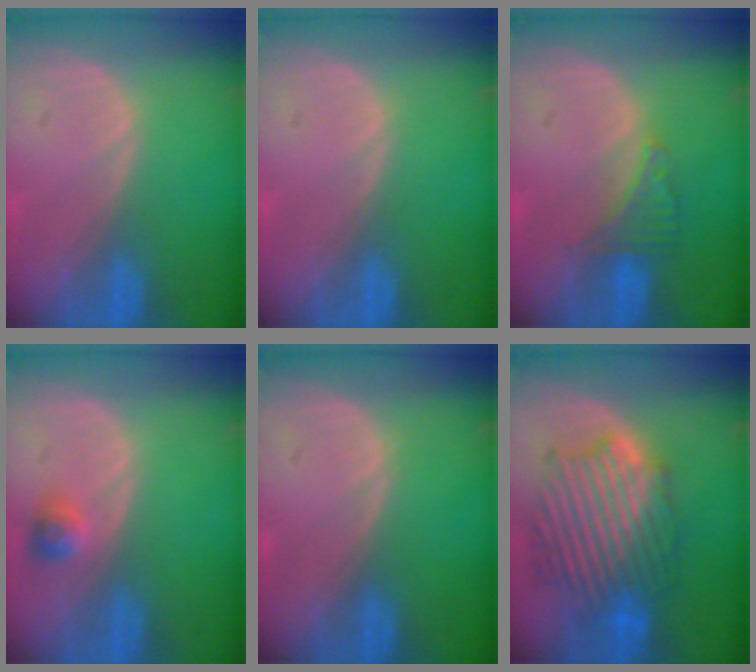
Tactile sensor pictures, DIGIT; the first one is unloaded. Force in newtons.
{"total": 0.0}
{"total": 3.2, "press": 3.2, "slide": 0.2}
{"total": 2.3, "press": 2.2, "slide": 0.7}
{"total": 0.0}
{"total": 10.7, "press": 10.7, "slide": 0.5}